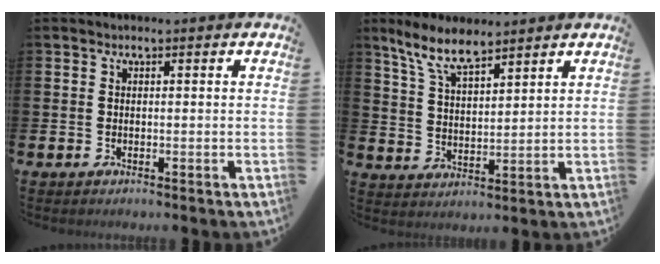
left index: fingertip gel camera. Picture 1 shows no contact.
{"total": 7.5, "force": [6.4, 1.9, 3.5], "torque": [-0.094, -0.013, 0.118]}